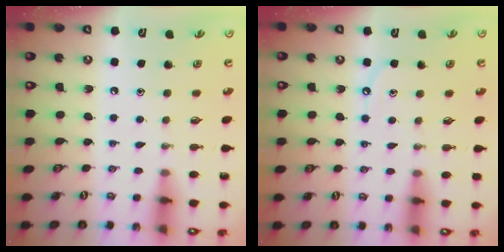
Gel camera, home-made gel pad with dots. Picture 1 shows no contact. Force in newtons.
{"total": 4.0, "press": 3.9, "slide": 0.6}